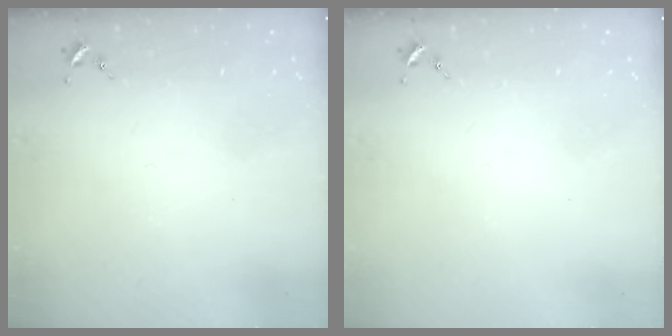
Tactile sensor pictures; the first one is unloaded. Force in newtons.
{"total": 0.0}